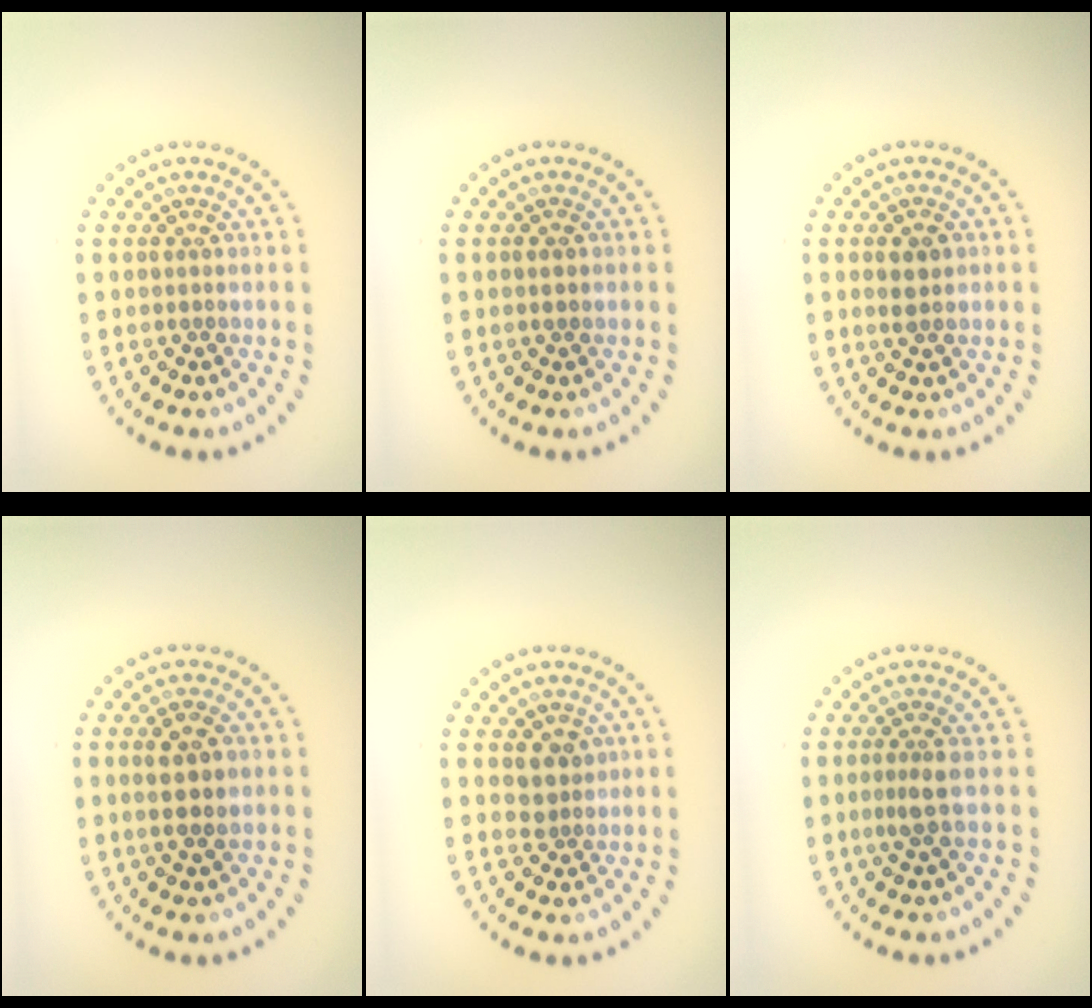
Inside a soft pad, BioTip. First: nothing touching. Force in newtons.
{"total": 1.1, "press": 1.1, "slide": 0.0}
{"total": 1.7, "press": 1.7, "slide": 0.2}
{"total": 2.8, "press": 2.6, "slide": 0.8}
{"total": 2.0, "press": 1.7, "slide": 1.0}
{"total": 1.5, "press": 1.2, "slide": 1.0}